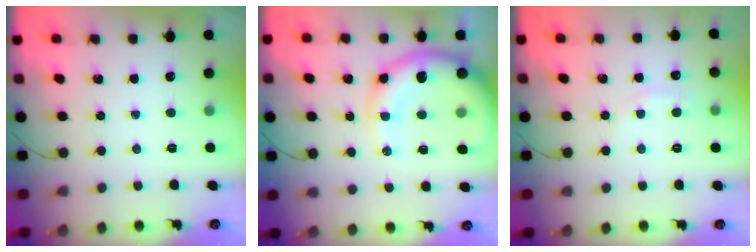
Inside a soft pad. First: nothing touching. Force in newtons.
{"total": 13.4, "press": 13.1, "slide": 3.0}
{"total": 3.6, "press": 3.4, "slide": 1.2}